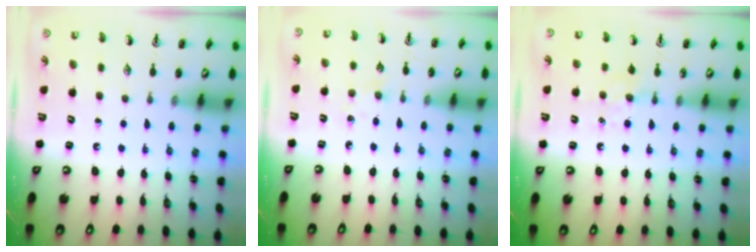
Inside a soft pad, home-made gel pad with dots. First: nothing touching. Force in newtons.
{"total": 1.9, "press": 1.8, "slide": 0.3}
{"total": 4.5, "press": 4.5, "slide": 0.7}